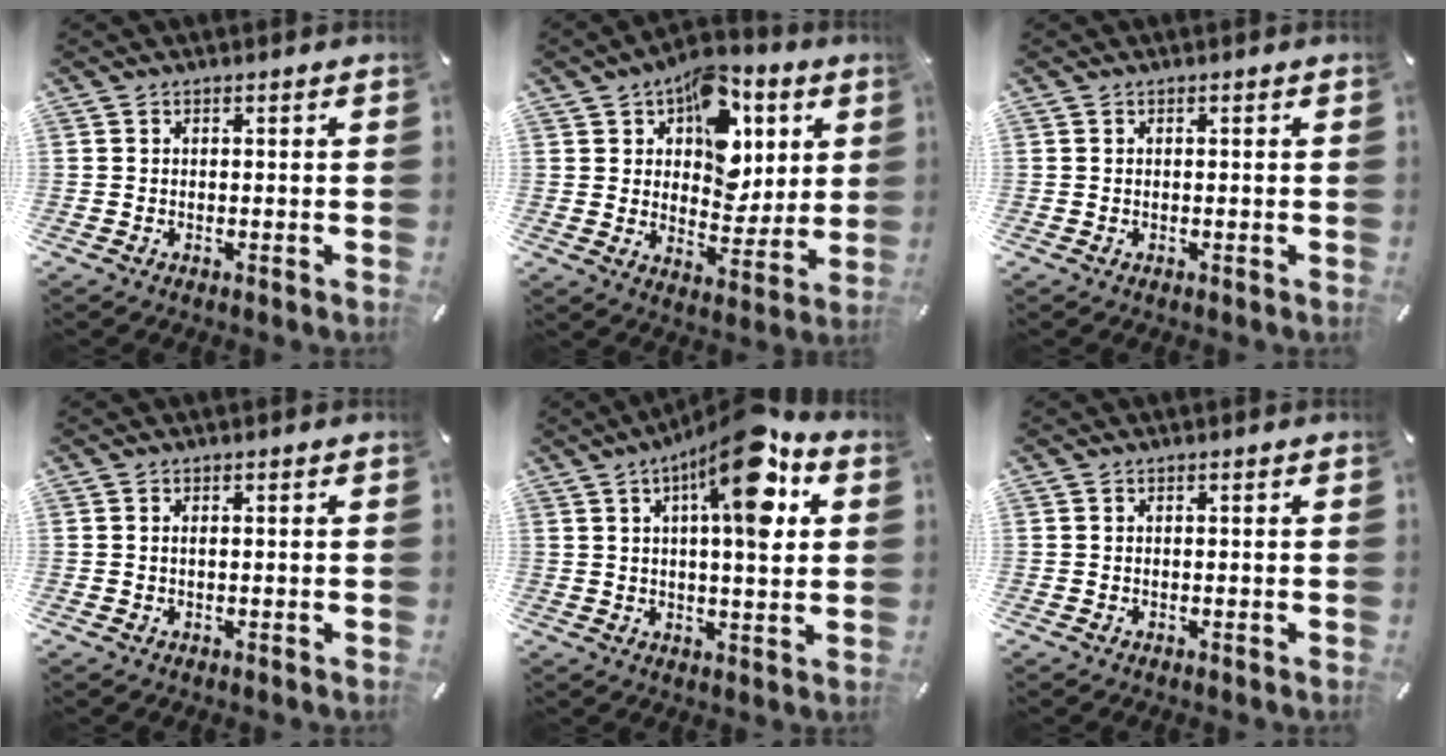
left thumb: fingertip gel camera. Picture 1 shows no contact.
{"total": 15.2, "force": [6.8, 10.2, 8.9], "torque": [-0.126, -0.036, 0.124]}
{"total": 0.0}
{"total": 0.6, "force": [0.1, 0.2, 0.6], "torque": [-0.013, -0.001, 0.002]}
{"total": 16.6, "force": [7.4, 4.8, 14.1], "torque": [-0.207, -0.034, 0.110]}
{"total": 0.0}